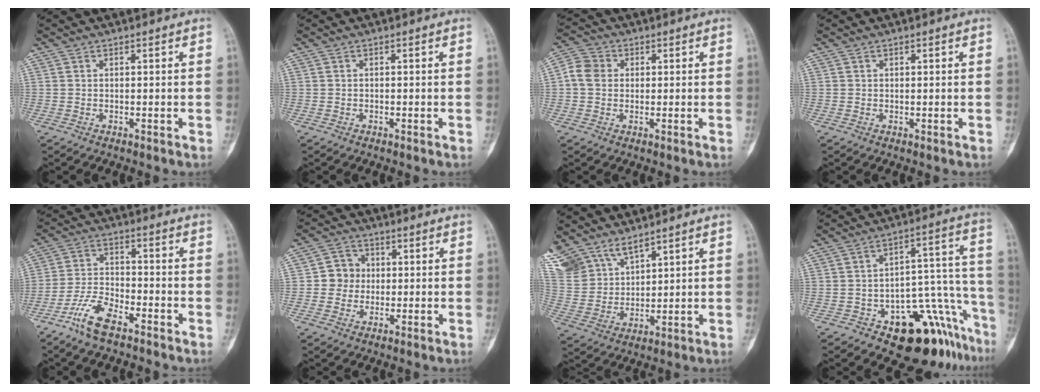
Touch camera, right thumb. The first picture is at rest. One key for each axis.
{"total": 0.0}
{"total": 5.2, "fx": 0.3, "fy": 4.6, "fz": 2.5, "tx": -0.040, "ty": 0.013, "tz": -0.001}
{"total": 0.0}
{"total": 8.2, "fx": -5.6, "fy": 3.1, "fz": 5.1, "tx": -0.109, "ty": 0.026, "tz": -0.117}
{"total": 5.4, "fx": 0.0, "fy": 5.2, "fz": 1.6, "tx": 0.007, "ty": 0.011, "tz": -0.007}
{"total": 13.5, "fx": 10.0, "fy": 7.2, "fz": 5.5, "tx": -0.112, "ty": -0.022, "tz": 0.216}
{"total": 17.1, "fx": -10.6, "fy": 7.6, "fz": 11.0, "tx": -0.052, "ty": 0.125, "tz": -0.146}